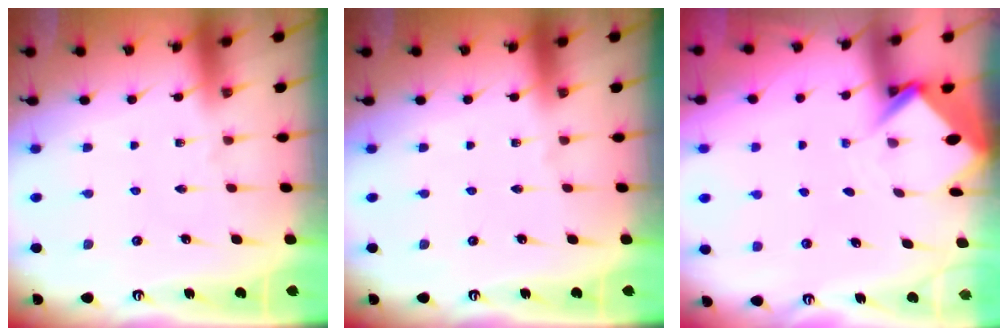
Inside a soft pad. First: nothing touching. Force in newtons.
{"total": 0.0}
{"total": 3.9, "press": 3.9, "slide": 0.2}